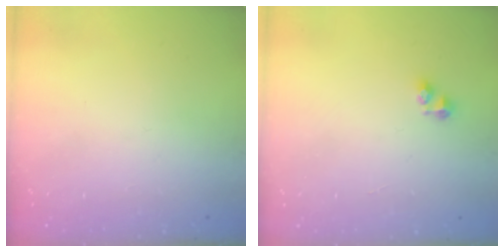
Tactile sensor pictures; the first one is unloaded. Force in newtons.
{"total": 2.9, "press": 2.9, "slide": 0.3}